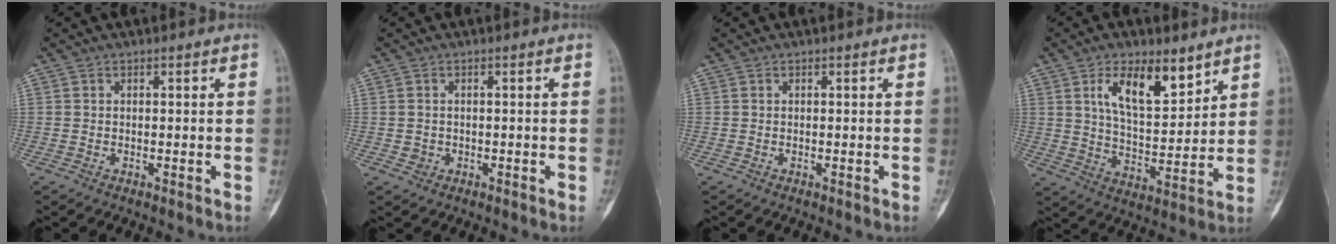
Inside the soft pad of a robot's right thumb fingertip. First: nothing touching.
{"total": 1.3, "force": [-0.3, 1.2, 0.4], "torque": [-0.006, 0.003, 0.000]}
{"total": 0.0}
{"total": 12.4, "force": [6.7, 5.5, 8.8], "torque": [-0.127, -0.039, 0.125]}